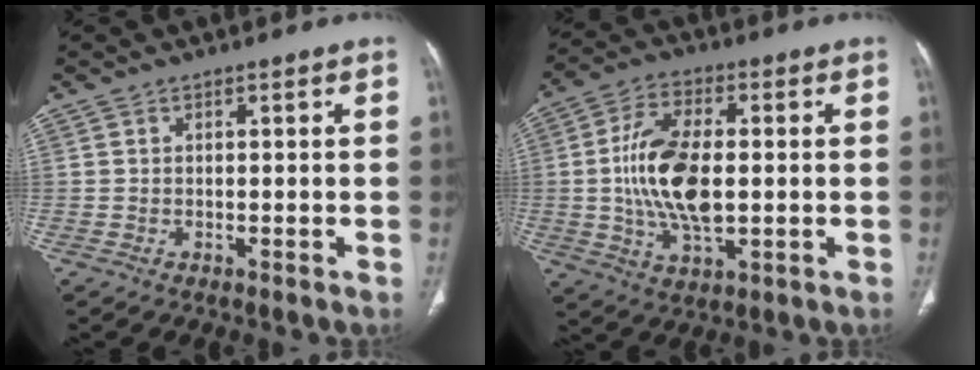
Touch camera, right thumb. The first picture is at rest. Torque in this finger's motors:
{"motor_torque": [2.75, 2.26, 1.51, -0.62, 0.20]}